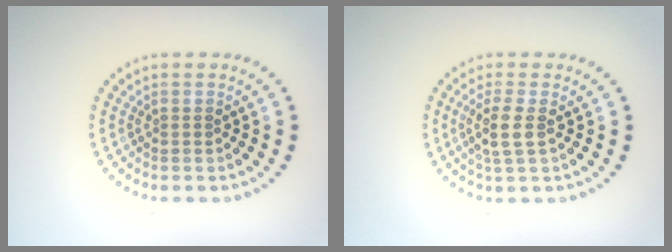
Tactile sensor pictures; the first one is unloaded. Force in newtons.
{"total": 2.3, "press": 2.1, "slide": 1.0}